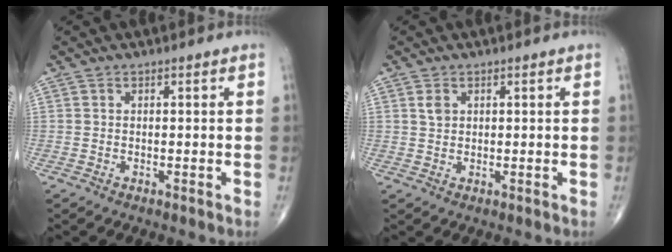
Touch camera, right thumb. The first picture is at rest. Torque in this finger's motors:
{"motor_torque": [-0.06, -0.05, 0.04, 0.02, 0.00]}